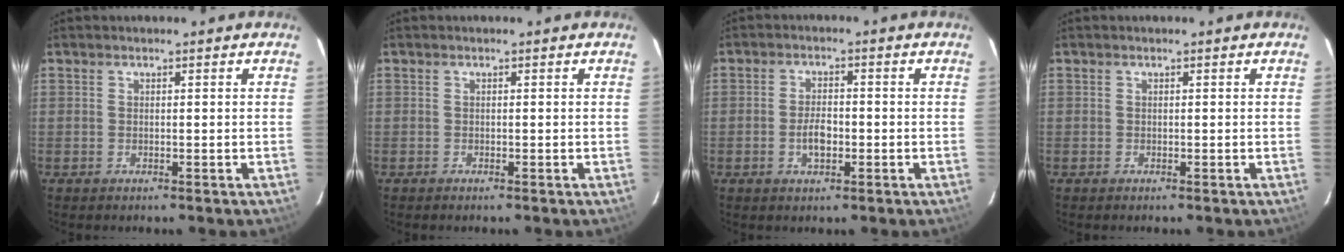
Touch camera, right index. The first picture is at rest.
{"total": 0.0}
{"total": 4.1, "force": [-1.2, 2.1, 3.3], "torque": [-0.063, 0.002, -0.019]}
{"total": 0.0}